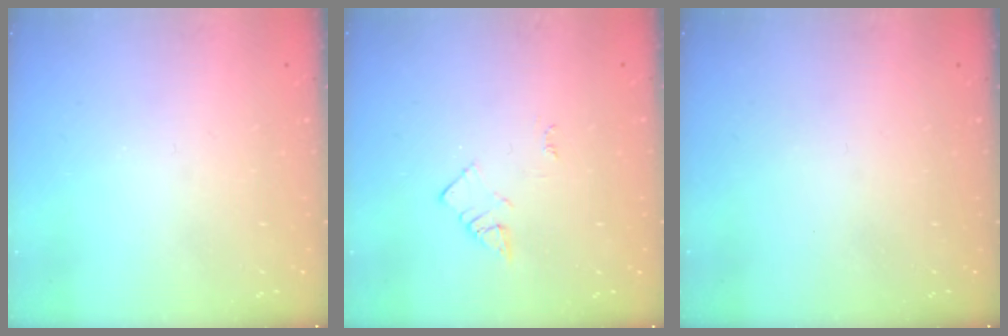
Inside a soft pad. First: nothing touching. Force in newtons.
{"total": 2.4, "press": 2.4, "slide": 0.3}
{"total": 0.0}